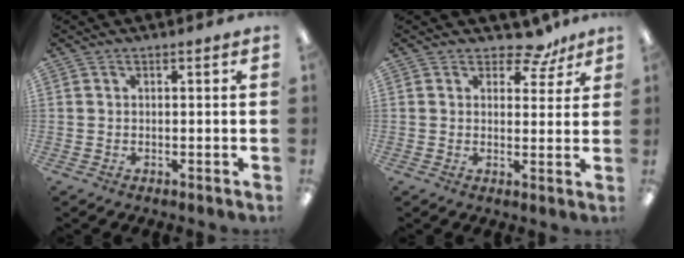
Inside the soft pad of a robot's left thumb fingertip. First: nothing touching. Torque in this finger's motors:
{"motor_torque": [-0.16, -0.07, -0.44, 0.01, 0.01]}